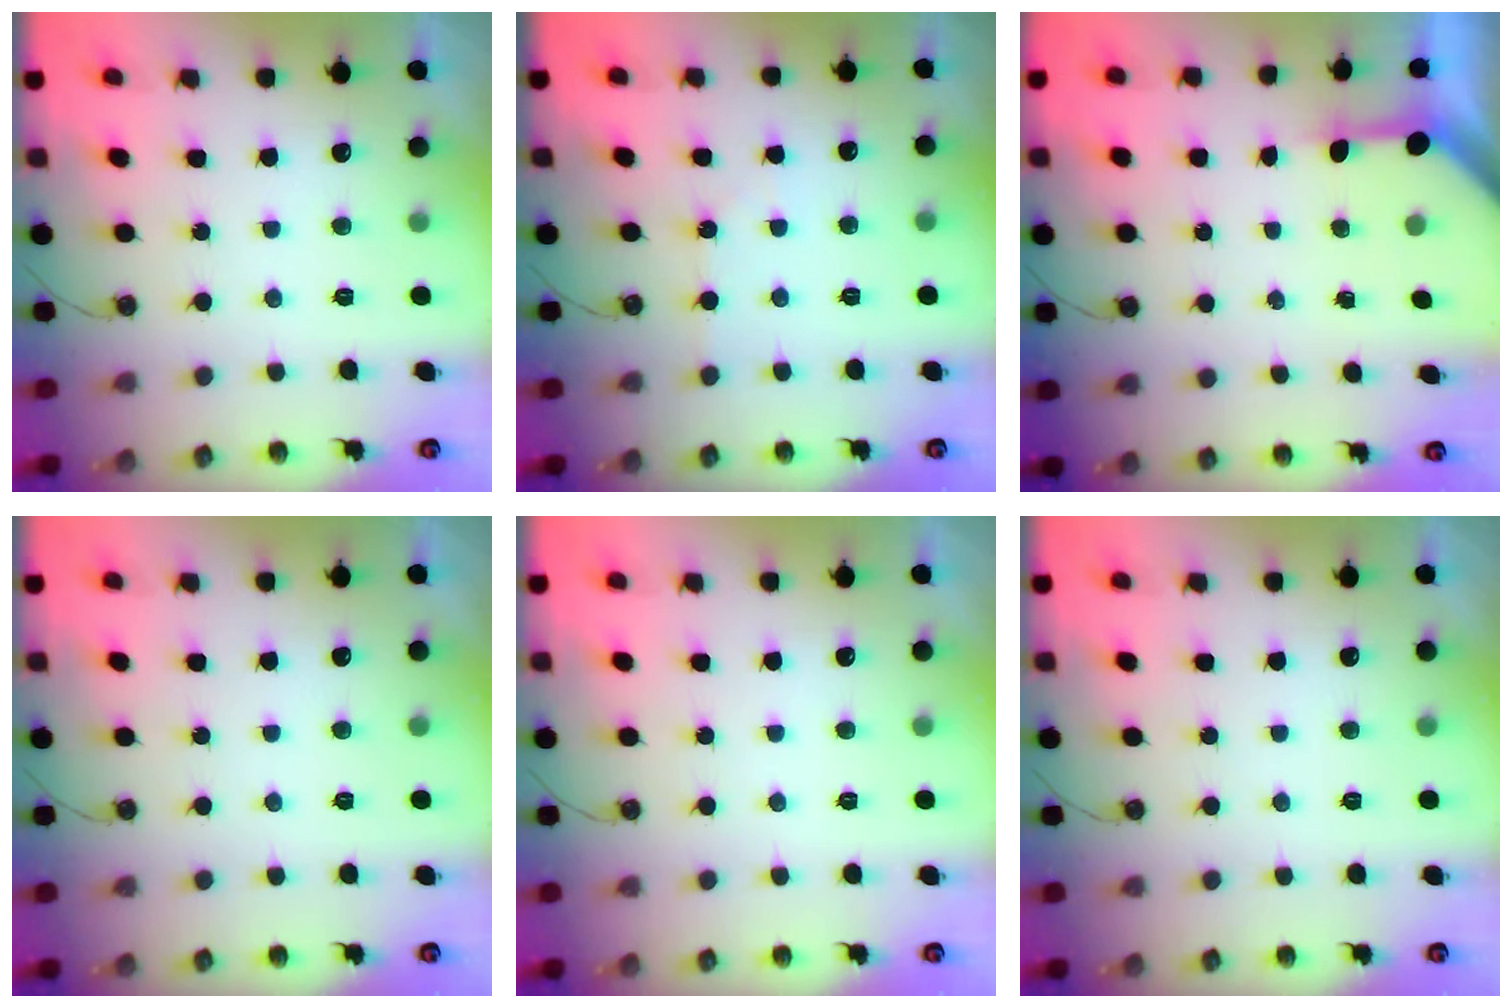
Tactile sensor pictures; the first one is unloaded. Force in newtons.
{"total": 2.9, "press": 2.8, "slide": 0.5}
{"total": 3.2, "press": 3.2, "slide": 0.4}
{"total": 0.0}
{"total": 0.0}
{"total": 0.0}